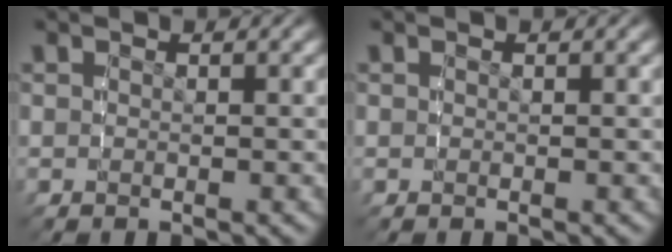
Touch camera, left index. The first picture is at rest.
{"total": 0.0}